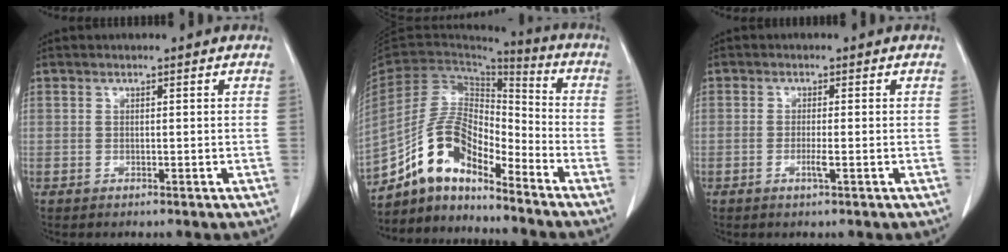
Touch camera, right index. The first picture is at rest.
{"total": 12.0, "force": [-9.4, 3.9, 6.2], "torque": [-0.121, 0.036, -0.176]}
{"total": 1.7, "force": [-0.6, 0.0, 1.6], "torque": [-0.028, -0.002, -0.010]}